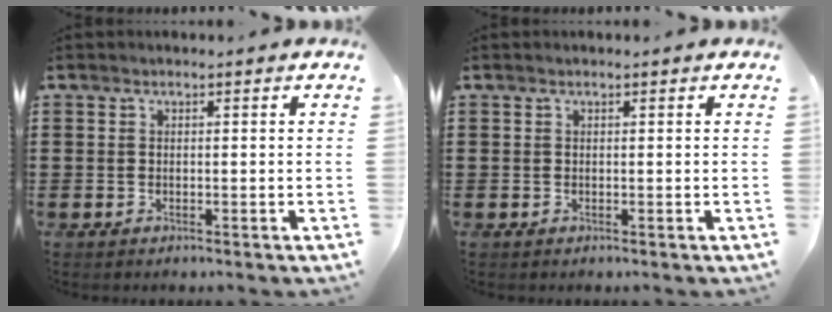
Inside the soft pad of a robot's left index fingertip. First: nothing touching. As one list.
[{"total": 0.0}]